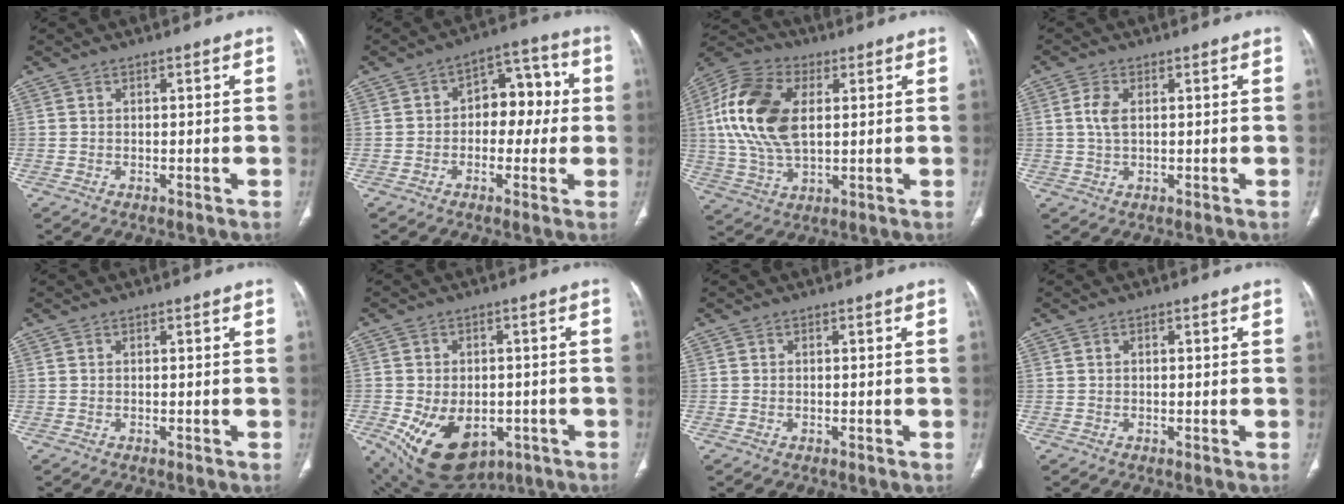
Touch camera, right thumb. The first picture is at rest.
{"total": 9.8, "force": [0.1, 6.7, 7.2], "torque": [-0.056, 0.034, -0.008]}
{"total": 17.9, "force": [3.2, 10.3, 14.3], "torque": [-0.295, 0.005, 0.055]}
{"total": 3.6, "force": [0.7, 1.9, 2.9], "torque": [-0.073, 0.005, 0.016]}
{"total": 0.0}
{"total": 15.9, "force": [-5.7, 10.5, 10.5], "torque": [-0.178, 0.000, -0.065]}
{"total": 0.0}
{"total": 0.0}